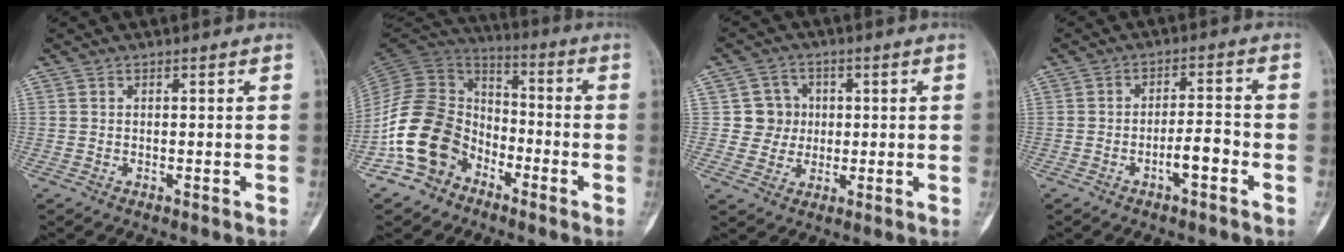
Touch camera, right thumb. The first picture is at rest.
{"total": 15.8, "force": [-7.6, 11.7, 7.3], "torque": [-0.119, 0.073, -0.153]}
{"total": 6.0, "force": [0.7, 5.9, 0.7], "torque": [0.028, 0.009, 0.007]}
{"total": 5.1, "force": [-2.2, 1.5, 4.3], "torque": [-0.066, 0.024, -0.038]}